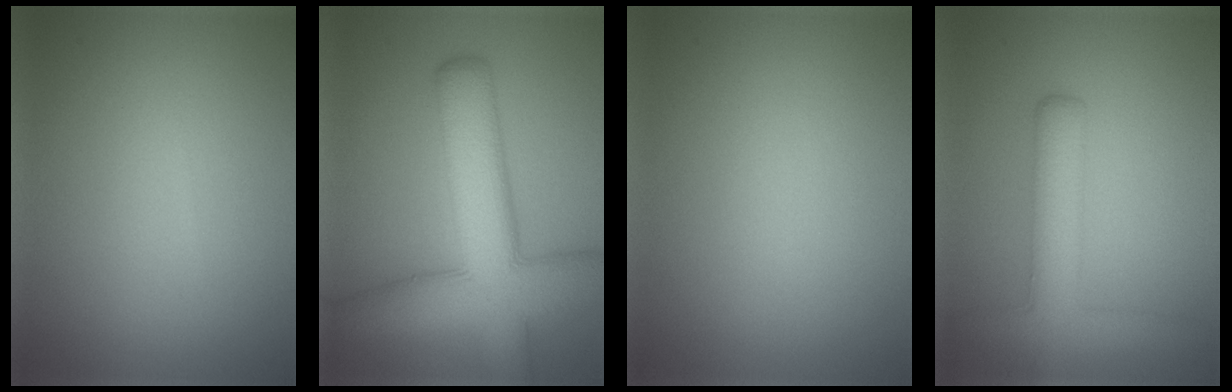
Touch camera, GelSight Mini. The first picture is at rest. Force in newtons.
{"total": 10.9, "press": 10.9, "slide": 0.6}
{"total": 0.0}
{"total": 5.0, "press": 5.0, "slide": 0.3}